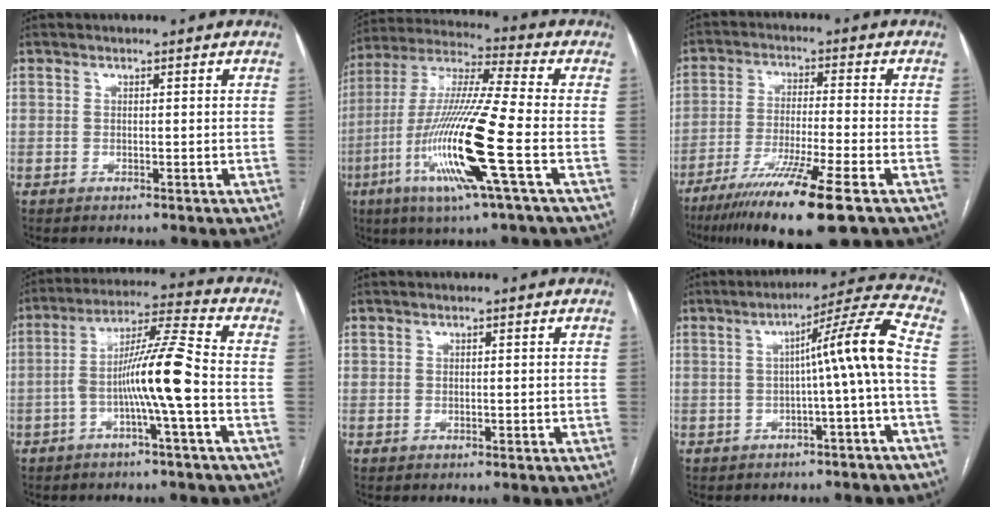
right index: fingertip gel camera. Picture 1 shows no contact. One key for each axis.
{"total": 18.1, "fx": -5.7, "fy": -0.2, "fz": 17.2, "tx": -0.353, "ty": -0.019, "tz": -0.115}
{"total": 13.8, "fx": -8.8, "fy": -0.5, "fz": 10.6, "tx": -0.196, "ty": -0.039, "tz": -0.152}
{"total": 10.4, "fx": -2.6, "fy": -0.6, "fz": 10.0, "tx": -0.182, "ty": 0.018, "tz": -0.051}
{"total": 0.6, "fx": 0.3, "fy": 0.5, "fz": 0.2, "tx": -0.001, "ty": 0.003, "tz": 0.005}
{"total": 9.0, "fx": -0.8, "fy": -1.6, "fz": 8.8, "tx": -0.127, "ty": 0.020, "tz": -0.010}